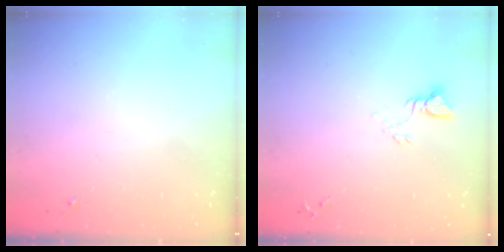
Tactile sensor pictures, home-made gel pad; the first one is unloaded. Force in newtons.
{"total": 3.5, "press": 3.4, "slide": 0.3}